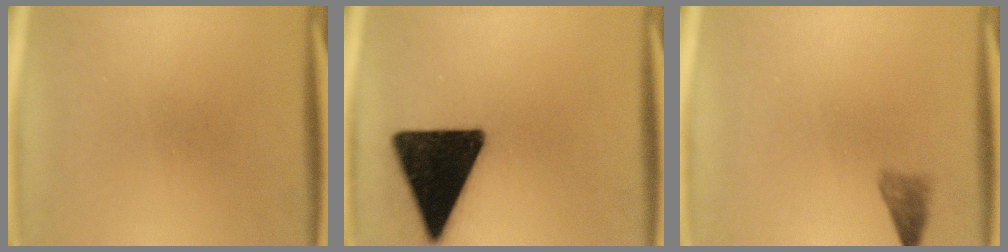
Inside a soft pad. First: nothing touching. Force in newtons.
{"total": 18.7}
{"total": 1.9}